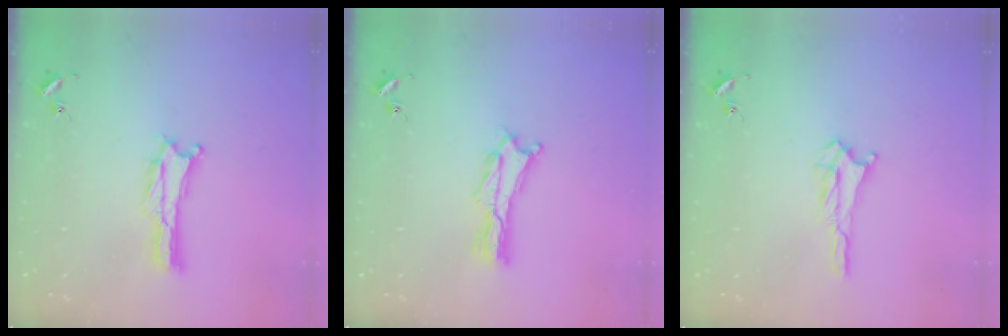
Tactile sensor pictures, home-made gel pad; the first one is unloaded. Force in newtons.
{"total": 1.4, "press": 1.4, "slide": 0.3}
{"total": 1.7, "press": 1.7, "slide": 0.2}